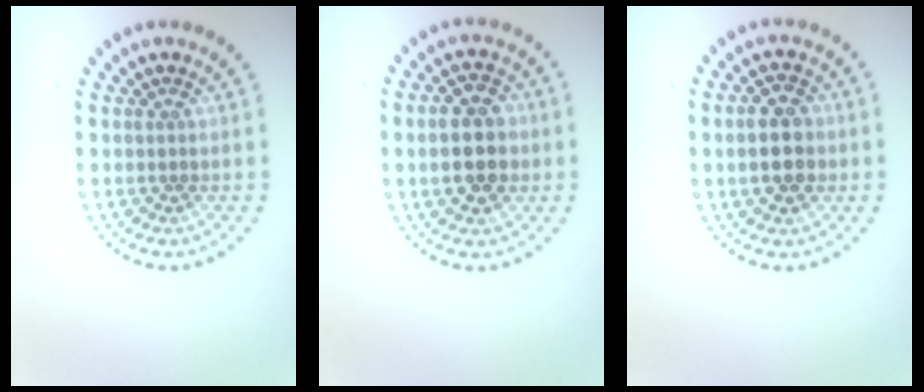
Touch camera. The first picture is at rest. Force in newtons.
{"total": 5.1, "press": 5.1, "slide": 0.3}
{"total": 3.6, "press": 3.6, "slide": 0.2}